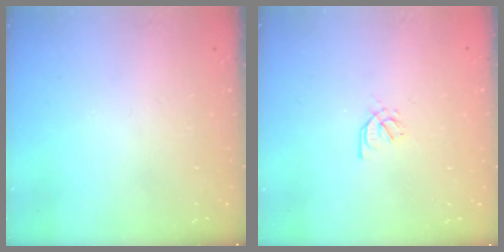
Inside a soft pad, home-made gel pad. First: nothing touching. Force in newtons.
{"total": 2.6, "press": 2.5, "slide": 0.7}